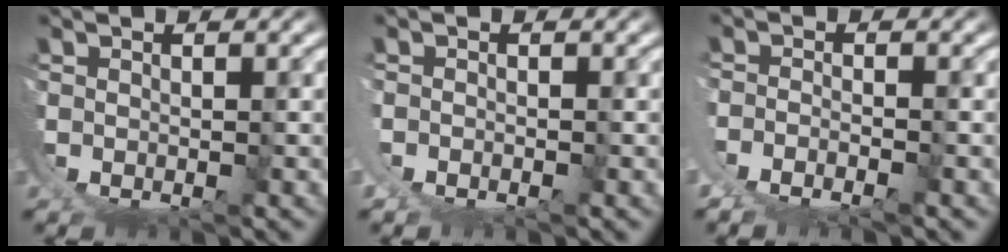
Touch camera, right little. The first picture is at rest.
{"total": 1.1, "force": [0.0, 1.0, 0.6], "torque": [-0.015, 0.001, -0.001]}
{"total": 3.3, "force": [-0.6, 2.5, 2.1], "torque": [-0.044, -0.010, -0.010]}